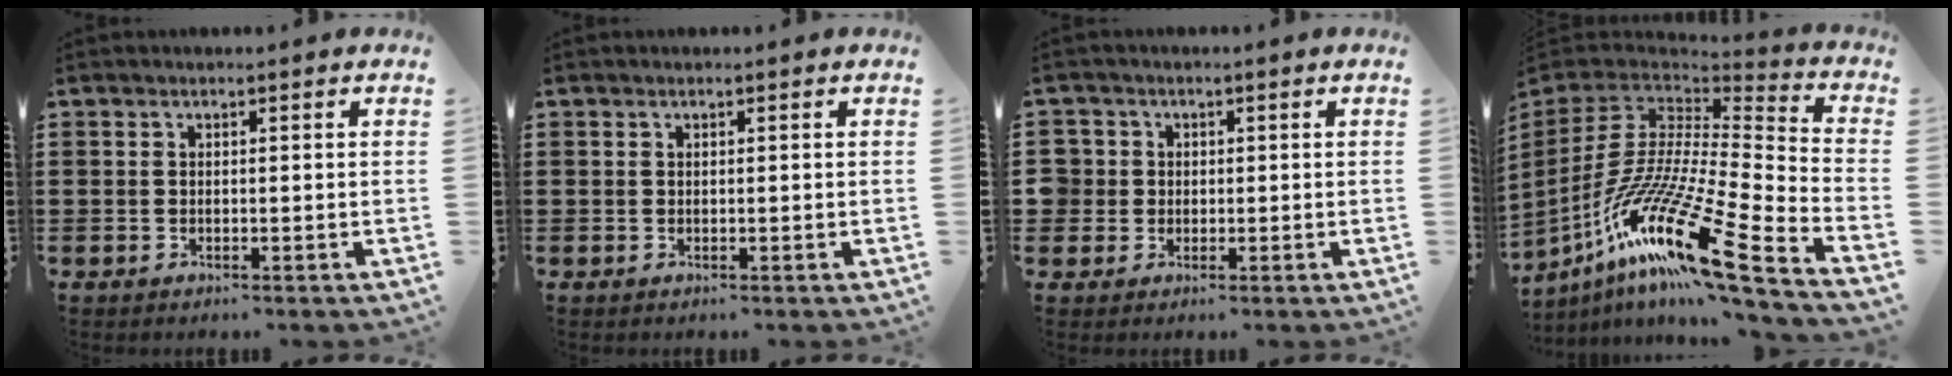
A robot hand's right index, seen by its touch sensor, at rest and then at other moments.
{"total": 0.0}
{"total": 3.0, "force": [0.2, 3.0, 0.3], "torque": [-0.029, 0.008, -0.001]}
{"total": 20.3, "force": [-11.6, 3.9, 16.2], "torque": [-0.336, 0.004, -0.217]}